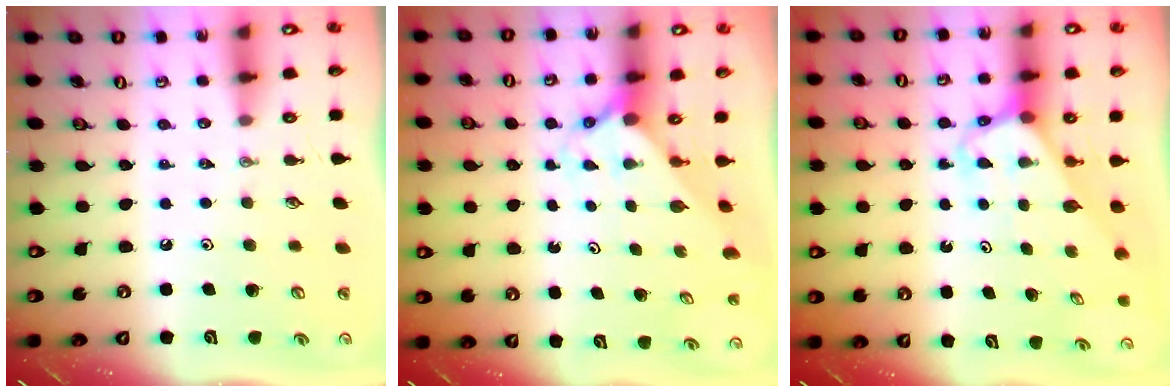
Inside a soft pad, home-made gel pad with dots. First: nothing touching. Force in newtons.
{"total": 1.8, "press": 1.8, "slide": 0.2}
{"total": 3.4, "press": 3.4, "slide": 0.2}